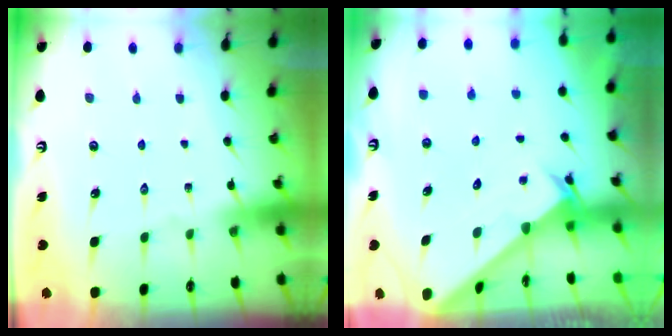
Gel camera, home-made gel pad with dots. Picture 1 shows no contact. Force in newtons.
{"total": 2.6, "press": 2.6, "slide": 0.2}